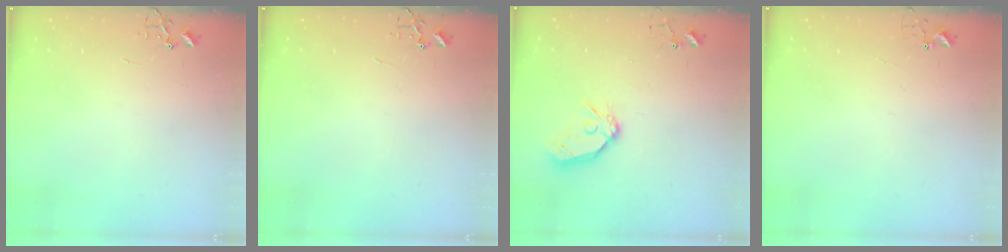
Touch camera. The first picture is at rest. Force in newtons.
{"total": 0.0}
{"total": 12.1, "press": 12.0, "slide": 1.3}
{"total": 2.9, "press": 2.9, "slide": 0.3}